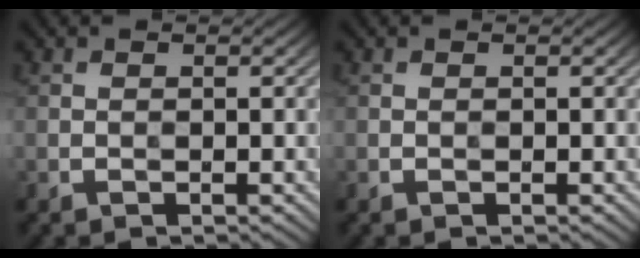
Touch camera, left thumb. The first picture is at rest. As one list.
[{"total": 0.0}]